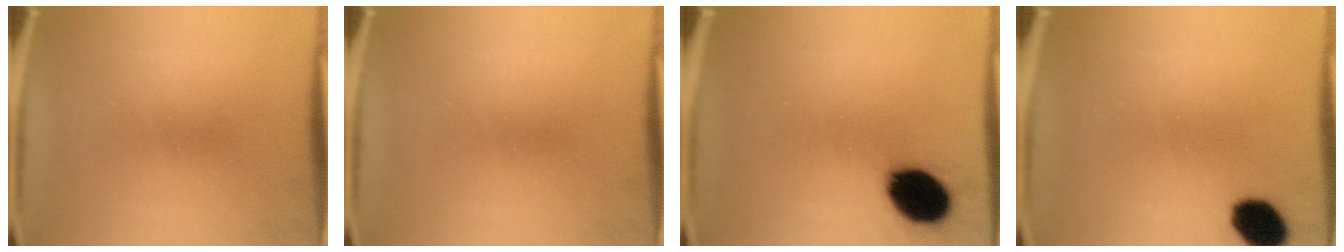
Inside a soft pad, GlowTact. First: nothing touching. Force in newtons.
{"total": 0.0}
{"total": 13.0}
{"total": 8.5}